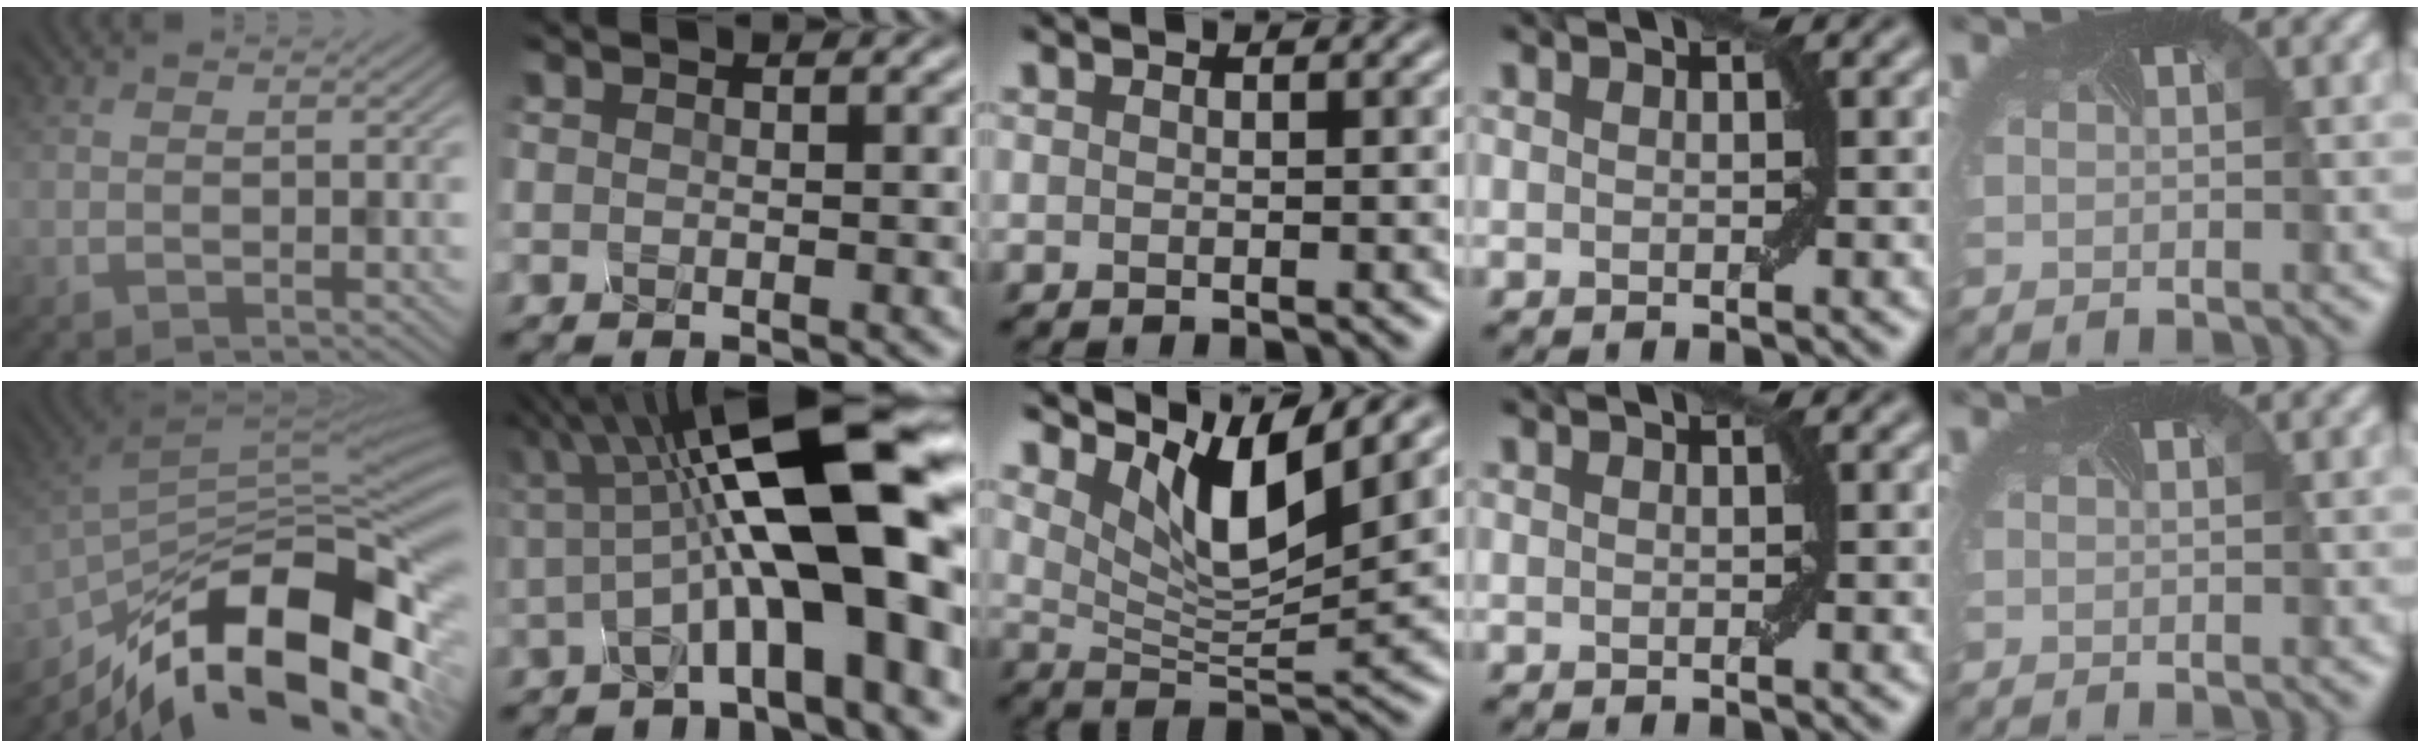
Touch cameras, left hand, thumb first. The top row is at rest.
{"thumb": {"total": 16.8, "force": [-9.2, 6.8, 12.2], "torque": [-0.229, -0.006, -0.167]}, "index": {"total": 15.5, "force": [2.2, 3.9, 14.8], "torque": [-0.223, 0.020, 0.030]}, "middle": {"total": 6.7, "force": [4.0, 1.8, 5.1], "torque": [-0.095, -0.006, 0.074]}}